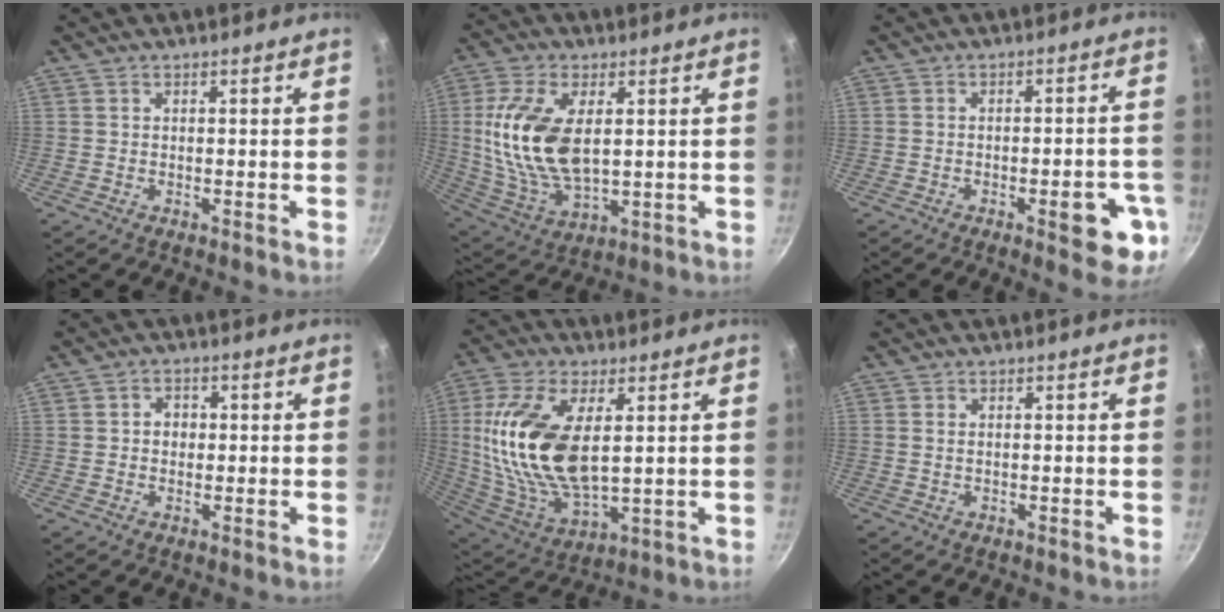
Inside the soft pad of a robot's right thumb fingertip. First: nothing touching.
{"total": 17.1, "force": [2.8, 9.1, 14.2], "torque": [-0.277, -0.013, 0.062]}
{"total": 10.0, "force": [-3.8, 3.6, 8.6], "torque": [-0.080, 0.018, -0.045]}
{"total": 2.9, "force": [0.1, 2.5, 1.5], "torque": [-0.007, 0.006, -0.001]}
{"total": 21.2, "force": [3.8, 10.5, 18.1], "torque": [-0.365, -0.021, 0.078]}
{"total": 0.6, "force": [0.2, 0.3, 0.5], "torque": [-0.010, 0.001, 0.003]}